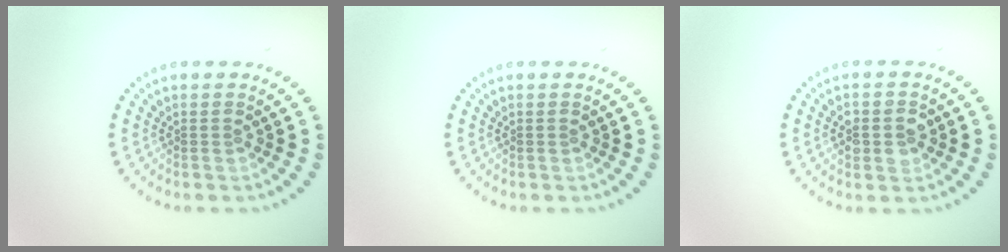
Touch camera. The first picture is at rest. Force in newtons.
{"total": 0.0}
{"total": 2.9, "press": 2.9, "slide": 0.2}